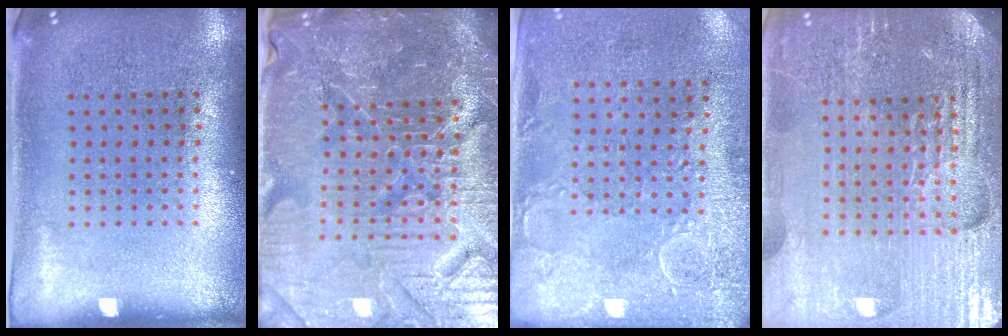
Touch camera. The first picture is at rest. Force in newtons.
{"total": 6.2, "press": 5.7, "slide": 2.3}
{"total": 2.9, "press": 2.3, "slide": 1.8}
{"total": 4.9, "press": 4.6, "slide": 1.8}